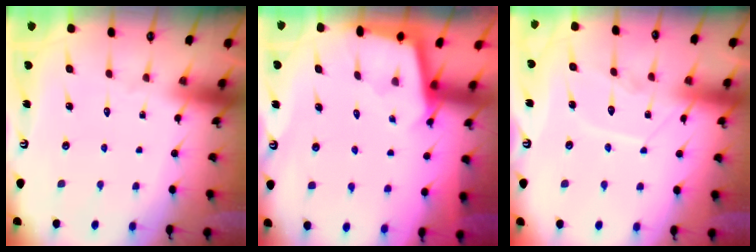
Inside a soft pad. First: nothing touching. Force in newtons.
{"total": 2.4, "press": 2.4, "slide": 0.2}
{"total": 8.4, "press": 8.4, "slide": 0.1}